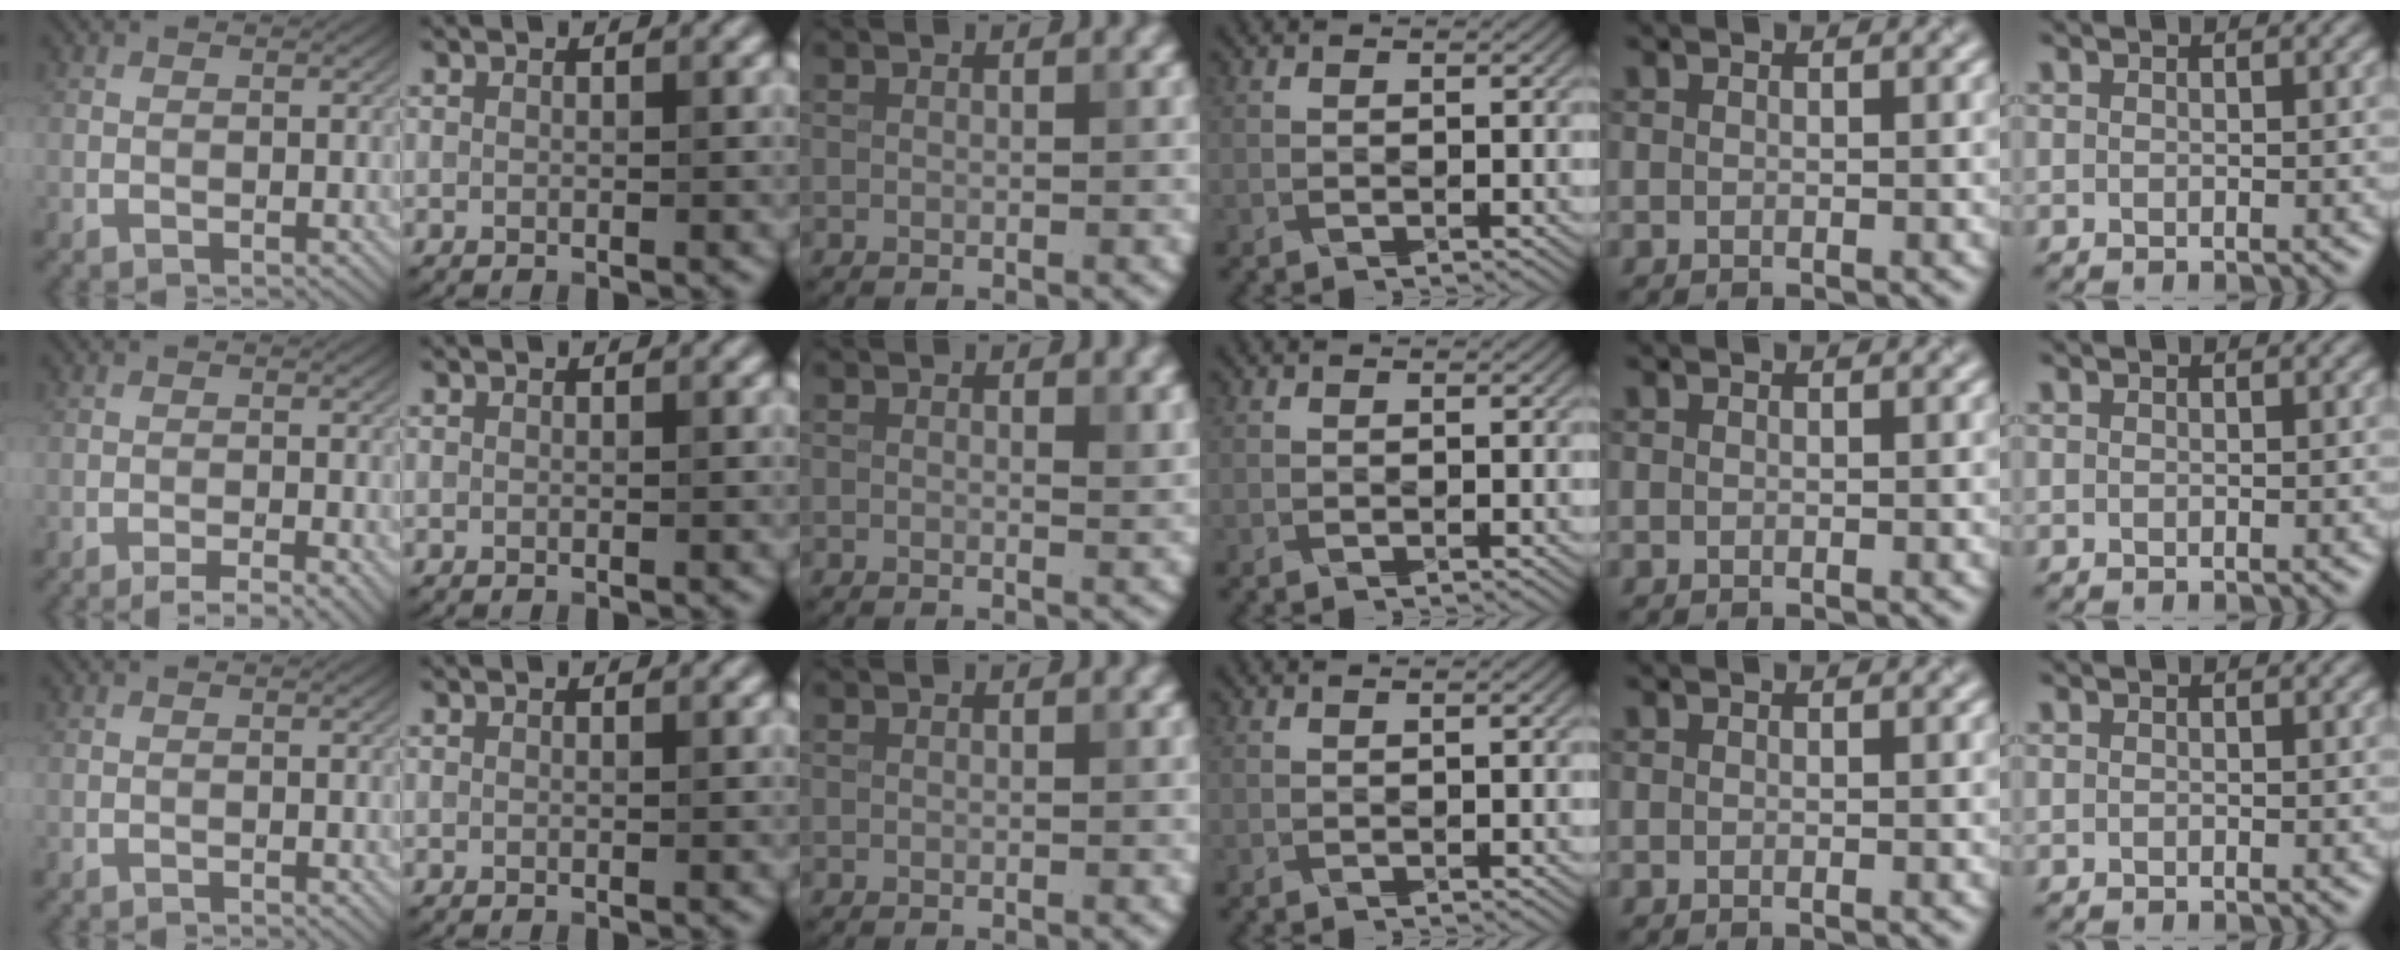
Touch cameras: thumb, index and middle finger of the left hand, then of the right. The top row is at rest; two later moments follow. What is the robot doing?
{"motion": "pour", "object": "sugar"}